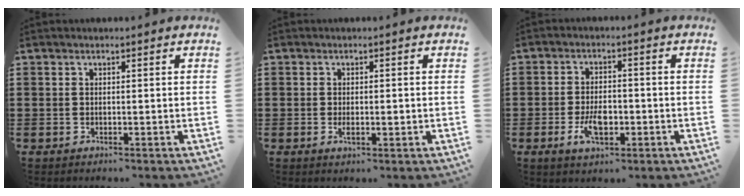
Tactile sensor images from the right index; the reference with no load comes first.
{"total": 1.8, "force": [-0.2, 0.6, 1.6], "torque": [-0.030, -0.001, -0.004]}
{"total": 5.2, "force": [-1.5, 2.6, 4.3], "torque": [-0.078, -0.003, -0.029]}